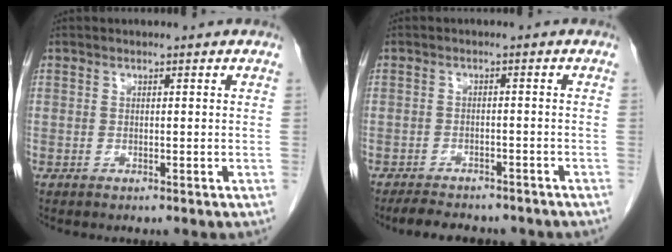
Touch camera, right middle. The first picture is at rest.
{"total": 9.0, "force": [-7.7, 2.9, 3.5], "torque": [-0.056, 0.001, -0.099]}